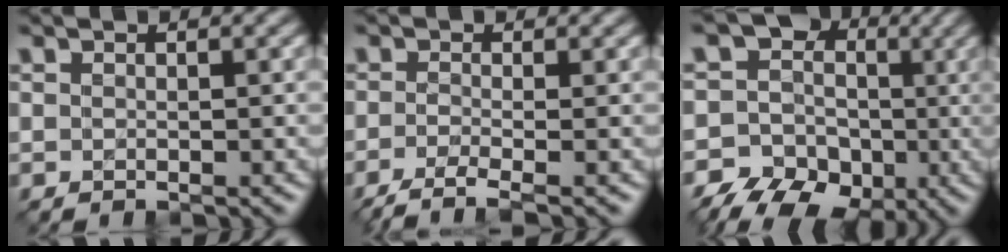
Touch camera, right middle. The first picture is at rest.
{"total": 3.0, "force": [-1.7, 0.8, 2.3], "torque": [-0.040, -0.003, -0.046]}
{"total": 13.0, "force": [-4.7, 11.2, 4.4], "torque": [-0.061, -0.010, -0.089]}